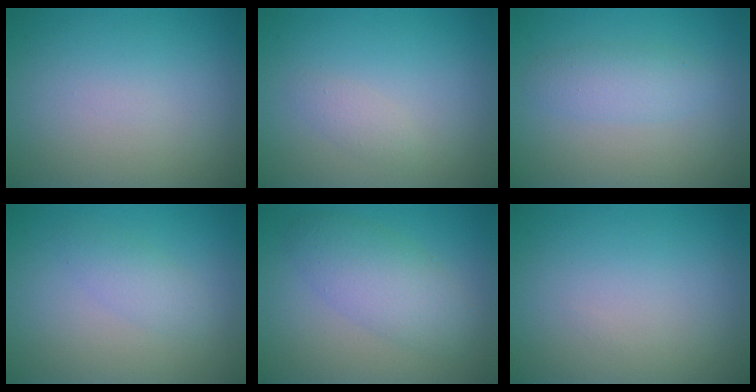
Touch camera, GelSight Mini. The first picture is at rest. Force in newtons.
{"total": 1.1, "press": 1.1, "slide": 0.1}
{"total": 2.3, "press": 2.3, "slide": 0.1}
{"total": 1.7, "press": 1.7, "slide": 0.0}
{"total": 3.2, "press": 3.2, "slide": 0.2}
{"total": 0.0}